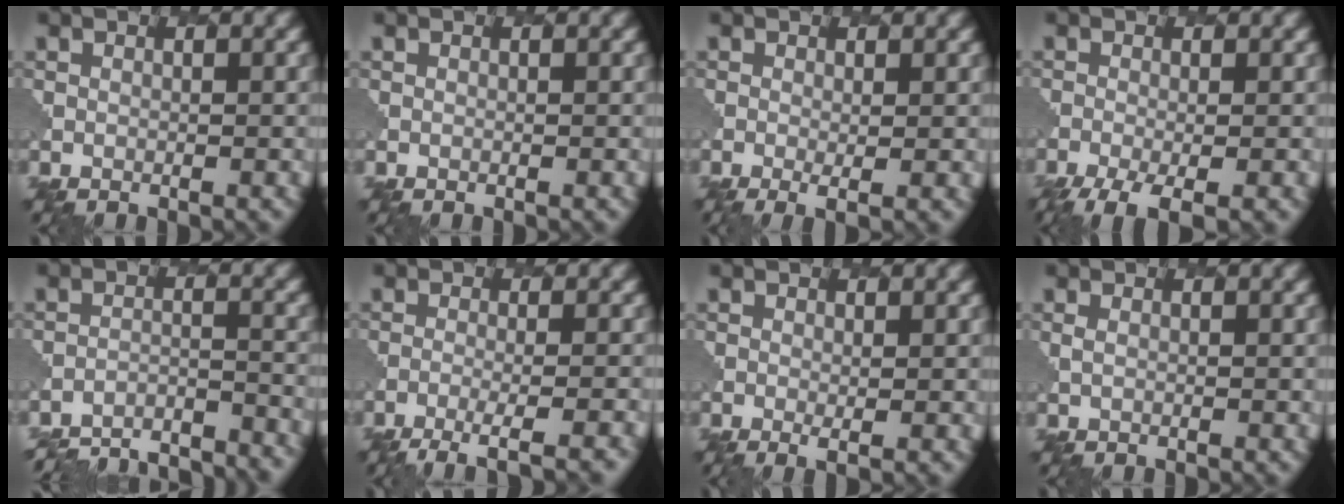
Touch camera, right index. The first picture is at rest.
{"total": 0.0}
{"total": 1.9, "force": [-0.1, 0.4, 1.9], "torque": [-0.034, -0.008, 0.001]}
{"total": 5.3, "force": [-3.1, 1.5, 4.1], "torque": [-0.066, -0.007, -0.052]}
{"total": 9.8, "force": [-9.6, 1.4, 0.7], "torque": [-0.008, -0.006, -0.135]}
{"total": 3.9, "force": [-2.4, 0.7, 2.9], "torque": [-0.037, 0.000, -0.050]}
{"total": 1.3, "force": [0.2, 0.2, 1.3], "torque": [-0.022, -0.007, 0.006]}
{"total": 0.7, "force": [0.5, 0.2, 0.4], "torque": [-0.005, -0.003, 0.012]}